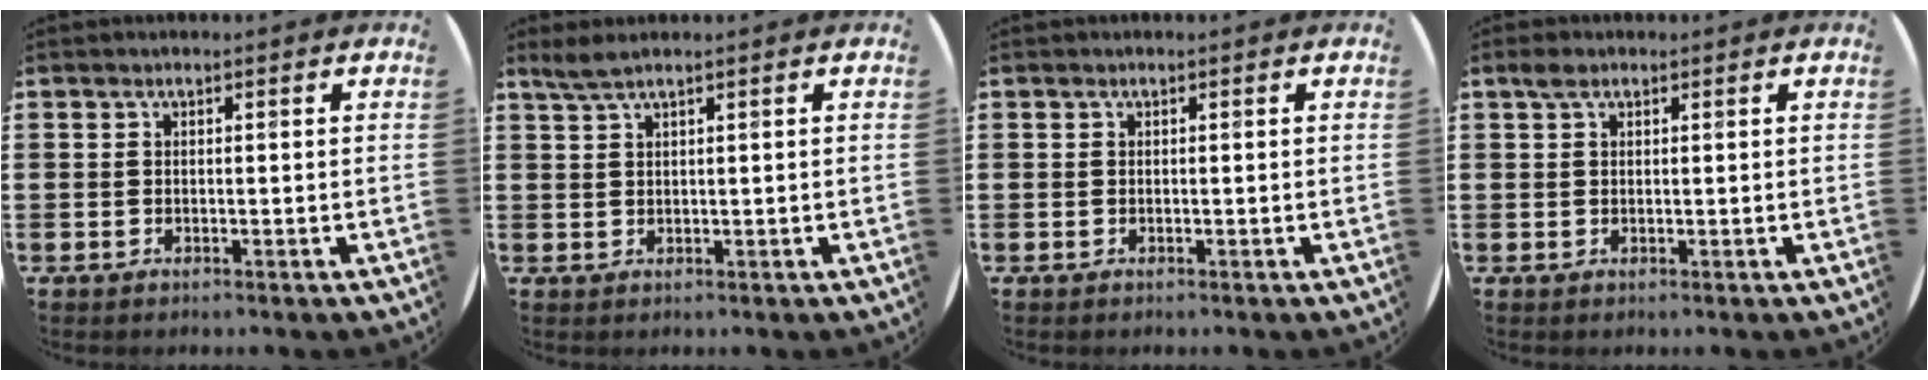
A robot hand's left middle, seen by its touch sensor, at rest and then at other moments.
{"total": 1.9, "force": [1.5, -0.1, 1.2], "torque": [-0.026, 0.001, 0.027]}
{"total": 0.0}
{"total": 1.4, "force": [0.9, 0.8, 0.7], "torque": [-0.008, 0.002, 0.014]}